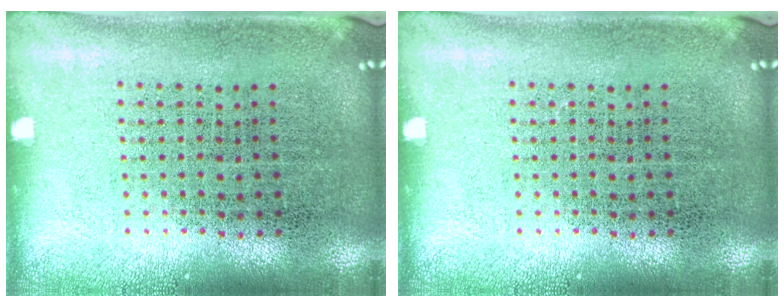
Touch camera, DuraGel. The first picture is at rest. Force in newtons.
{"total": 0.0}